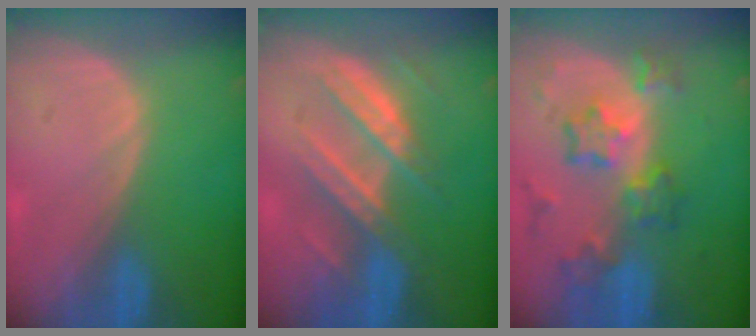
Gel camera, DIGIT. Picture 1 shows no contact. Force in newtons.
{"total": 7.3, "press": 7.3, "slide": 0.1}
{"total": 8.7, "press": 7.6, "slide": 4.2}